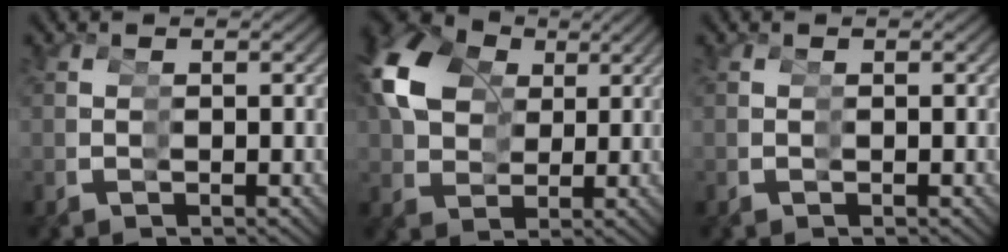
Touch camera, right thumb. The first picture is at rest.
{"total": 10.8, "force": [4.1, 8.0, 6.0], "torque": [-0.115, 0.017, 0.061]}
{"total": 0.0}